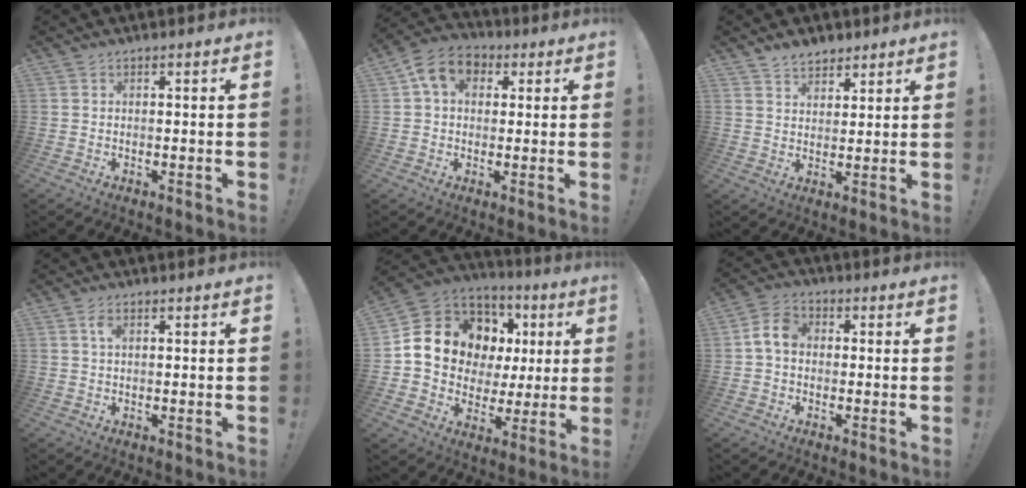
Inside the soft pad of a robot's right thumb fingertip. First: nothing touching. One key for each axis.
{"total": 9.6, "fx": 3.3, "fy": 7.1, "fz": 5.6, "tx": -0.089, "ty": 0.000, "tz": 0.065}
{"total": 5.4, "fx": 4.5, "fy": 2.8, "fz": 1.0, "tx": -0.008, "ty": -0.028, "tz": 0.084}
{"total": 2.5, "fx": 0.8, "fy": 1.1, "fz": 2.1, "tx": -0.038, "ty": 0.001, "tz": 0.013}
{"total": 14.2, "fx": 4.4, "fy": 11.9, "fz": 6.3, "tx": -0.086, "ty": -0.026, "tz": 0.103}
{"total": 7.0, "fx": -0.2, "fy": 4.9, "fz": 4.9, "tx": -0.097, "ty": 0.025, "tz": 0.004}